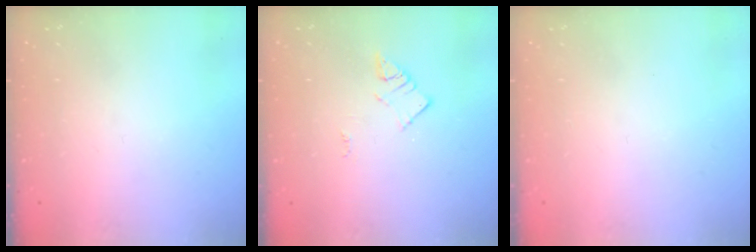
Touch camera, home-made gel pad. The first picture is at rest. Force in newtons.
{"total": 3.4, "press": 3.4, "slide": 0.2}
{"total": 1.5, "press": 1.5, "slide": 0.1}